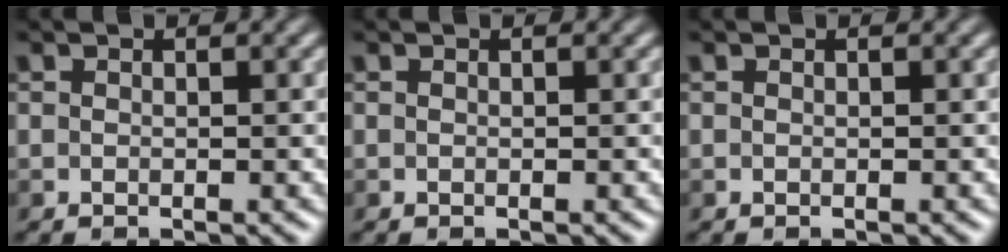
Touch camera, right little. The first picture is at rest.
{"total": 0.0}
{"total": 0.0}